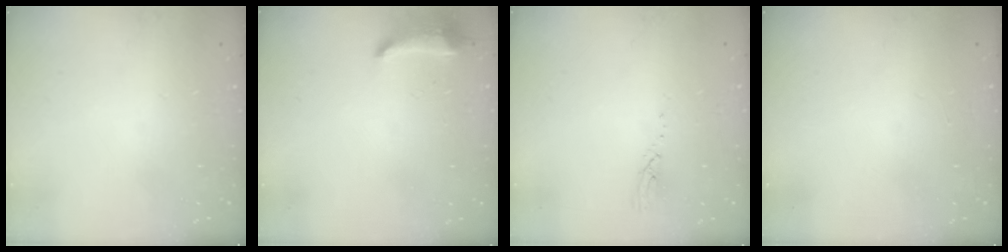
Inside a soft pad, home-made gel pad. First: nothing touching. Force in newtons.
{"total": 10.1, "press": 9.0, "slide": 4.6}
{"total": 3.2, "press": 3.2, "slide": 0.2}
{"total": 1.0, "press": 0.0, "slide": 1.0}